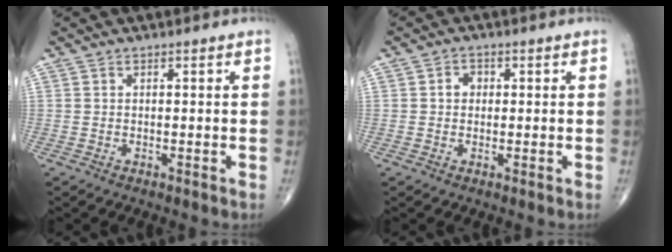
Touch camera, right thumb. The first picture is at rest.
{"total": 2.2, "force": [0.2, 1.9, 1.1], "torque": [-0.006, 0.007, 0.000]}